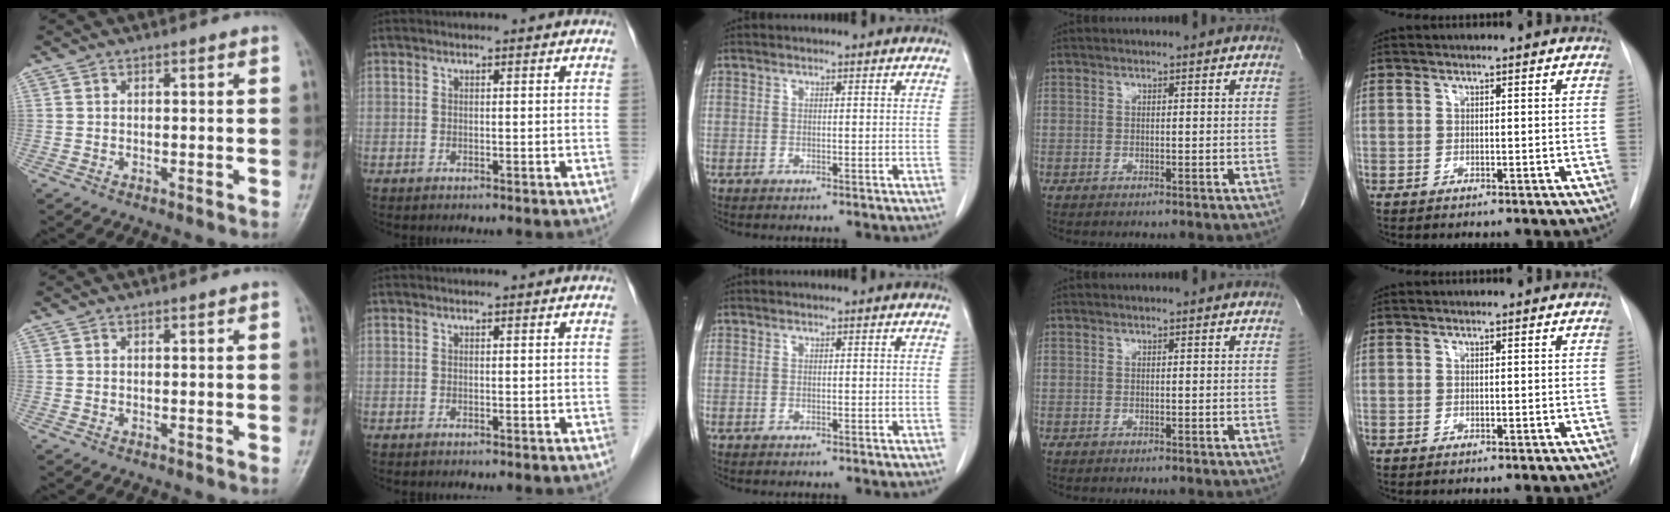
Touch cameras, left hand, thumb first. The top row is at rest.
{}